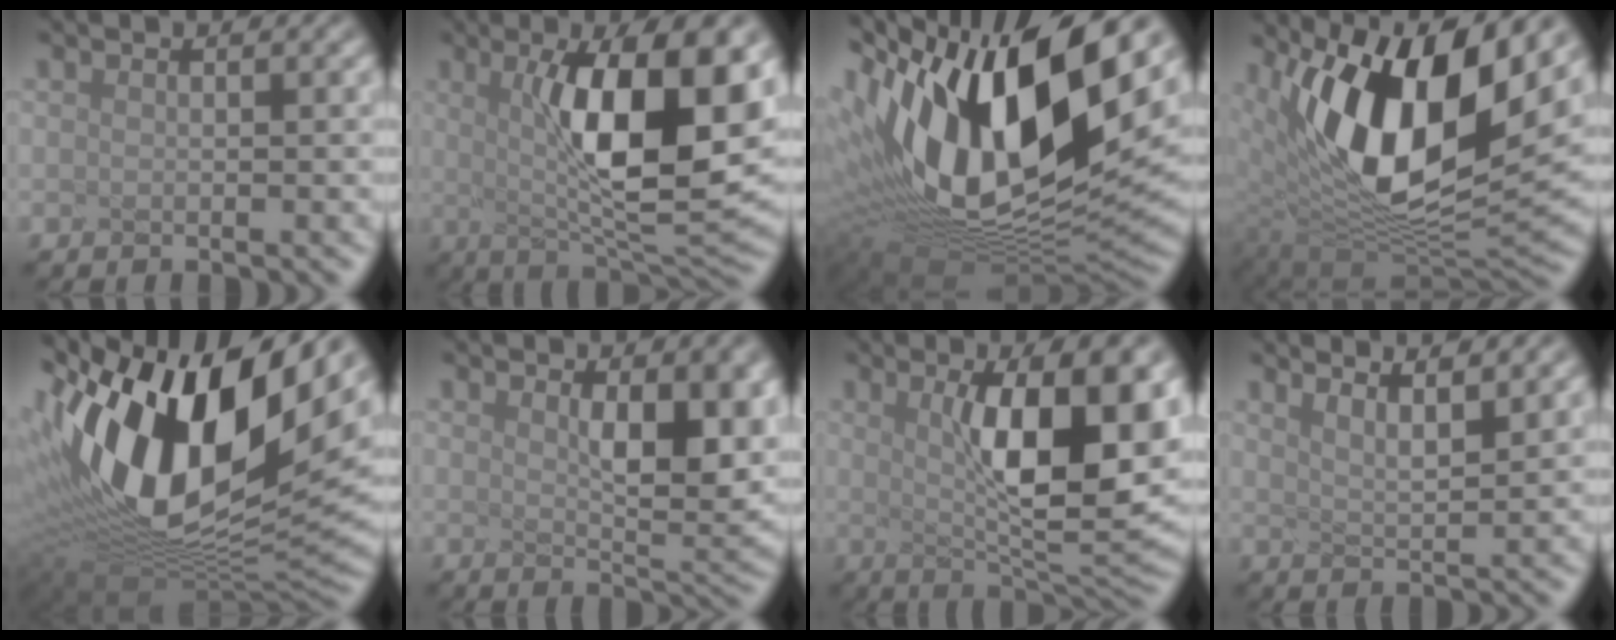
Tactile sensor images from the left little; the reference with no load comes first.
{"total": 10.5, "force": [0.7, 2.4, 10.2], "torque": [-0.170, -0.006, 0.050]}
{"total": 15.8, "force": [3.0, 7.7, 13.5], "torque": [-0.289, -0.004, 0.095]}
{"total": 11.4, "force": [3.3, 5.6, 9.3], "torque": [-0.193, -0.022, 0.101]}
{"total": 15.3, "force": [2.6, 8.8, 12.3], "torque": [-0.280, -0.010, 0.088]}
{"total": 5.1, "force": [1.1, 1.1, 4.9], "torque": [-0.101, -0.013, 0.061]}
{"total": 9.4, "force": [0.8, 2.0, 9.1], "torque": [-0.159, -0.007, 0.056]}
{"total": 2.8, "force": [2.3, -0.1, 1.6], "torque": [-0.039, 0.013, 0.053]}